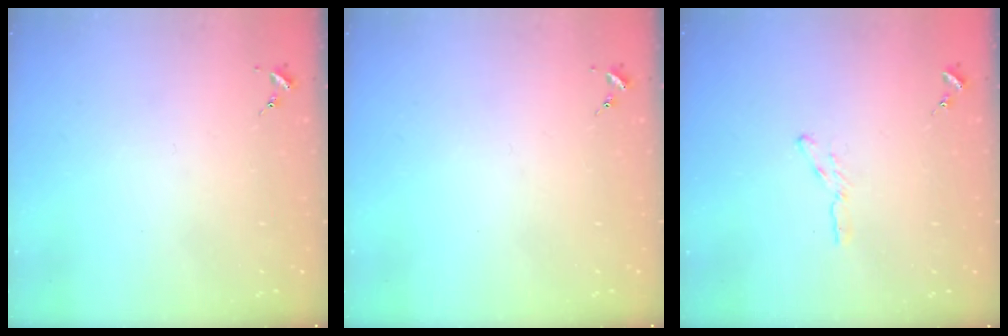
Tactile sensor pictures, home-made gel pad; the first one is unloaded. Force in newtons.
{"total": 0.0}
{"total": 3.1, "press": 3.1, "slide": 0.3}